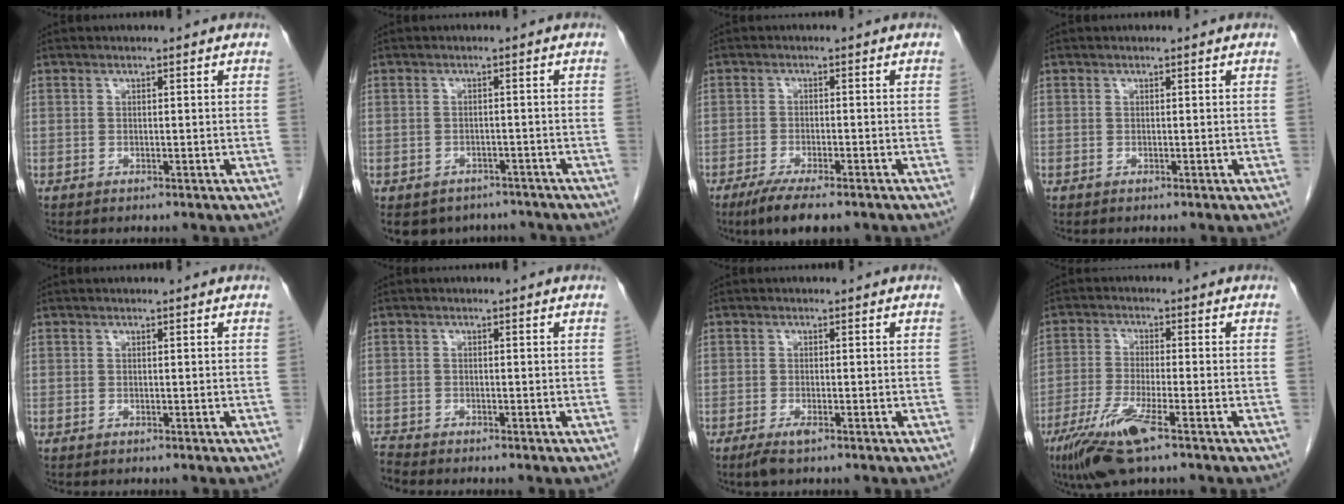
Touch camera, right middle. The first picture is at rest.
{"total": 8.8, "force": [-7.2, 5.0, 1.4], "torque": [-0.016, 0.008, -0.083]}
{"total": 7.2, "force": [-5.3, 1.4, 4.7], "torque": [-0.073, -0.015, -0.082]}
{"total": 0.0}
{"total": 0.0}
{"total": 1.6, "force": [-1.6, -0.4, -0.2], "torque": [-0.005, -0.012, -0.031]}
{"total": 2.1, "force": [-1.3, 0.3, 1.6], "torque": [-0.035, -0.005, -0.025]}
{"total": 8.7, "force": [-5.1, 0.6, 7.0], "torque": [-0.147, -0.023, -0.095]}